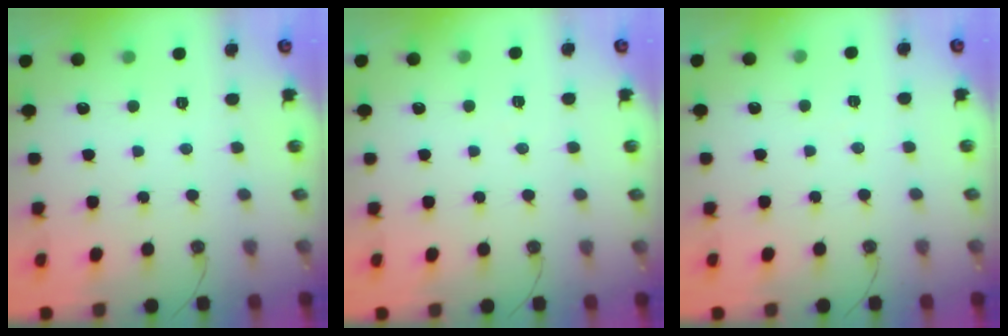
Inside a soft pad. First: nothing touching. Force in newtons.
{"total": 5.3, "press": 3.2, "slide": 4.2}
{"total": 4.9, "press": 2.3, "slide": 4.2}